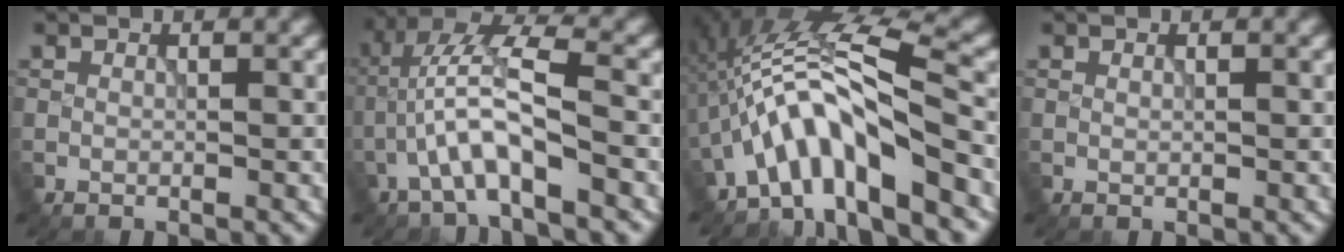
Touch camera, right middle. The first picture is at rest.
{"total": 5.4, "force": [-2.2, 1.3, 4.8], "torque": [-0.094, 0.020, -0.044]}
{"total": 8.2, "force": [-3.6, 1.9, 7.1], "torque": [-0.120, 0.026, -0.071]}
{"total": 0.0}